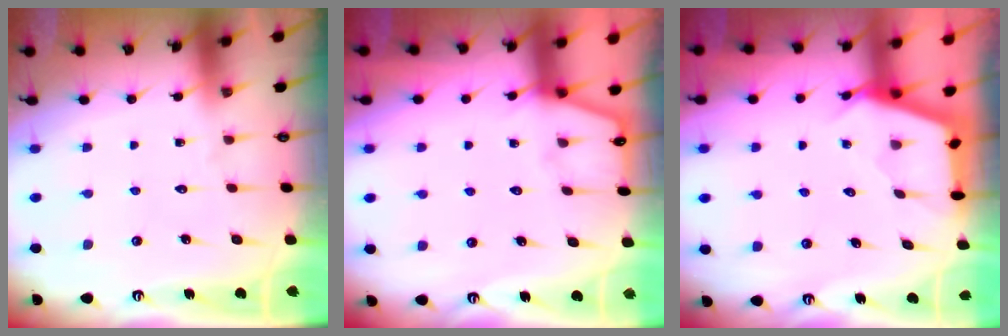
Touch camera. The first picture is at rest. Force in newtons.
{"total": 2.9, "press": 2.9, "slide": 0.5}
{"total": 2.9, "press": 2.9, "slide": 0.3}